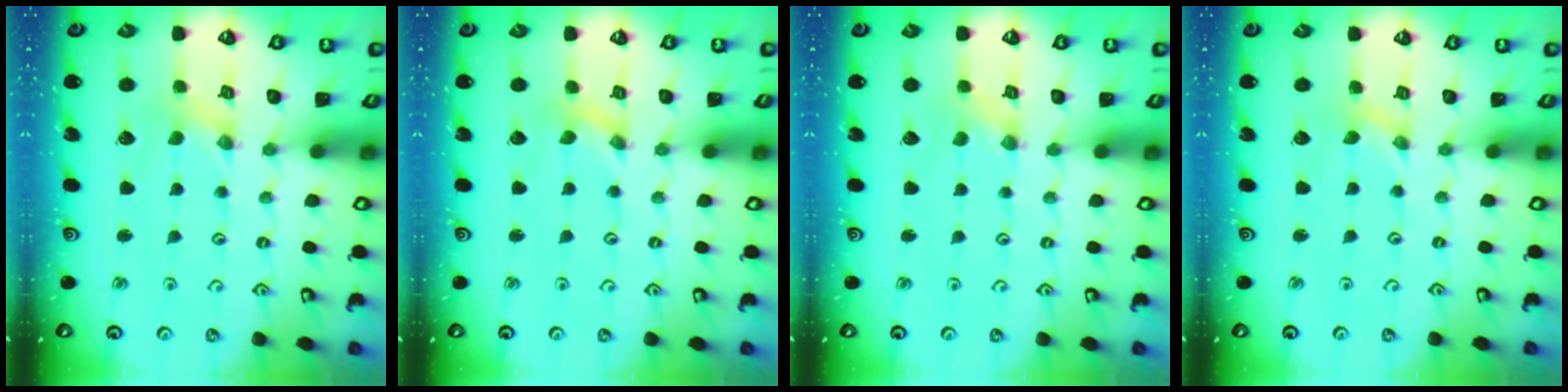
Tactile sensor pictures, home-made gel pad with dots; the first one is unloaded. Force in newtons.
{"total": 0.0}
{"total": 0.0}
{"total": 0.0}